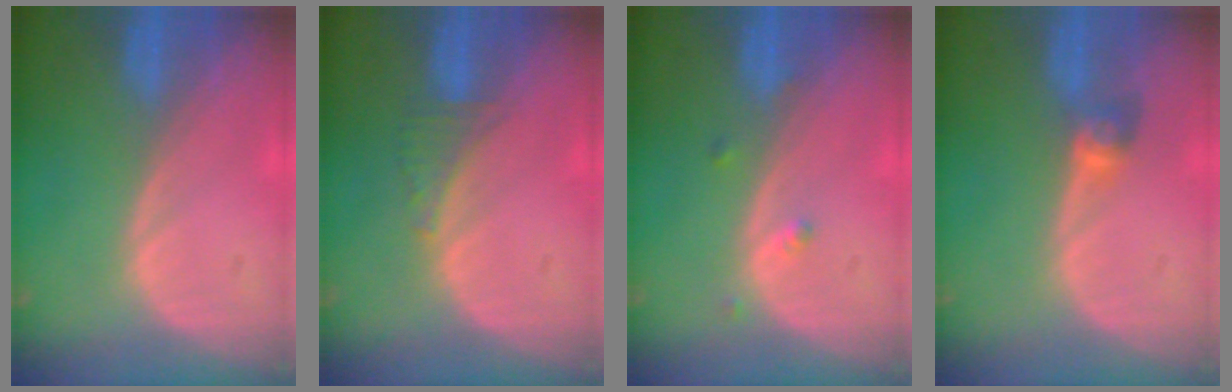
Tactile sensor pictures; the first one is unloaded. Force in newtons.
{"total": 2.3, "press": 2.2, "slide": 0.7}
{"total": 1.6, "press": 1.3, "slide": 0.8}
{"total": 2.7, "press": 2.5, "slide": 0.9}